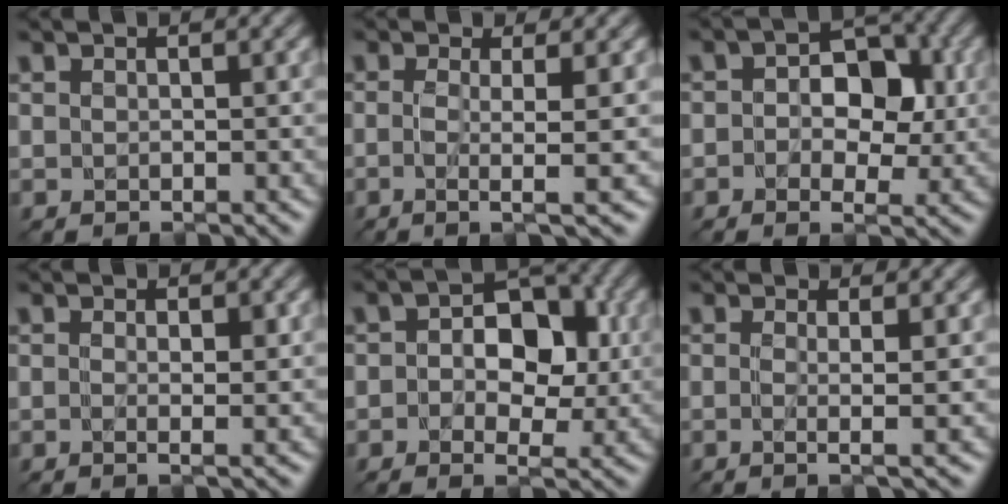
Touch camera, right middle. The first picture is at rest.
{"total": 2.9, "force": [-0.4, 0.4, 2.9], "torque": [-0.054, -0.006, -0.011]}
{"total": 6.8, "force": [0.6, 4.3, 5.2], "torque": [-0.062, 0.008, -0.001]}
{"total": 1.3, "force": [0.0, 0.2, 1.3], "torque": [-0.024, -0.004, -0.002]}
{"total": 7.6, "force": [0.7, 4.8, 5.9], "torque": [-0.076, 0.009, 0.000]}
{"total": 1.8, "force": [-0.2, 0.2, 1.8], "torque": [-0.035, -0.005, -0.009]}